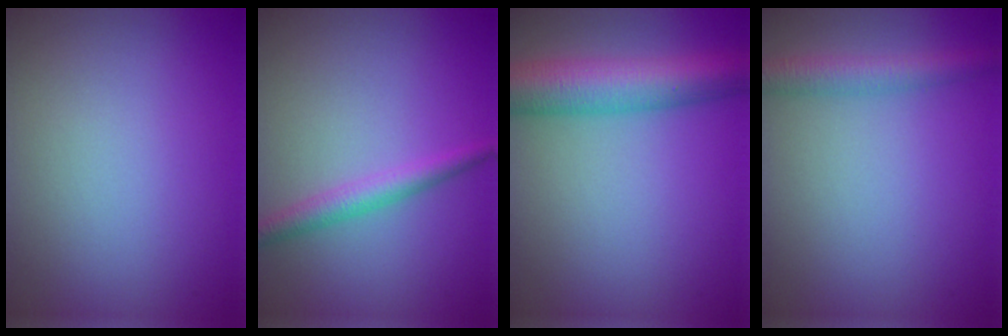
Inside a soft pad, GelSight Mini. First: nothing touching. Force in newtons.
{"total": 2.3, "press": 2.3, "slide": 0.0}
{"total": 7.4, "press": 7.4, "slide": 0.3}
{"total": 3.0, "press": 3.0, "slide": 0.1}